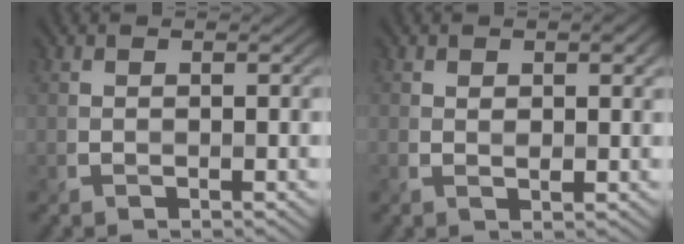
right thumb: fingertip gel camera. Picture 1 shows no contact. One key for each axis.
{"total": 1.8, "fx": 0.8, "fy": 0.9, "fz": 1.4, "tx": -0.020, "ty": -0.003, "tz": 0.014}